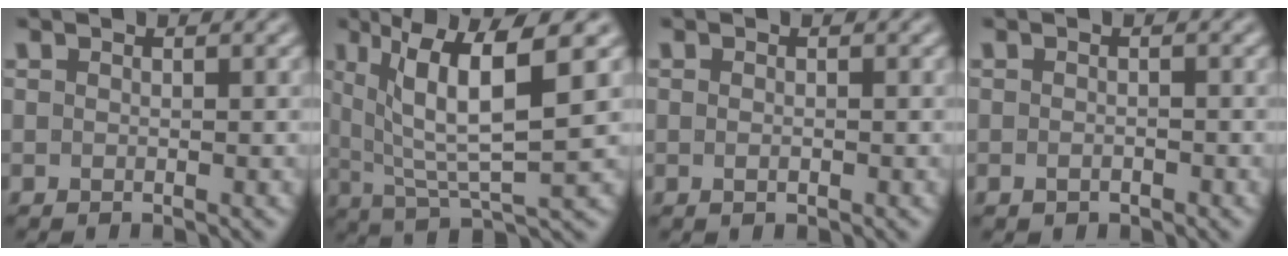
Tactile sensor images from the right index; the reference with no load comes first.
{"total": 8.5, "force": [2.1, 3.3, 7.6], "torque": [-0.125, -0.005, 0.046]}
{"total": 0.6, "force": [-0.3, -0.3, 0.4], "torque": [-0.008, -0.008, 0.001]}
{"total": 0.9, "force": [-0.8, 0.2, 0.3], "torque": [-0.010, -0.010, -0.008]}